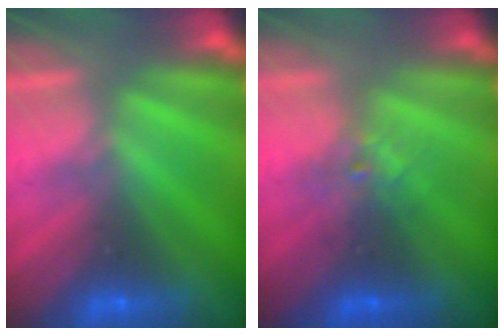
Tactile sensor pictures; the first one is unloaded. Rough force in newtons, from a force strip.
{"total": 2.1}